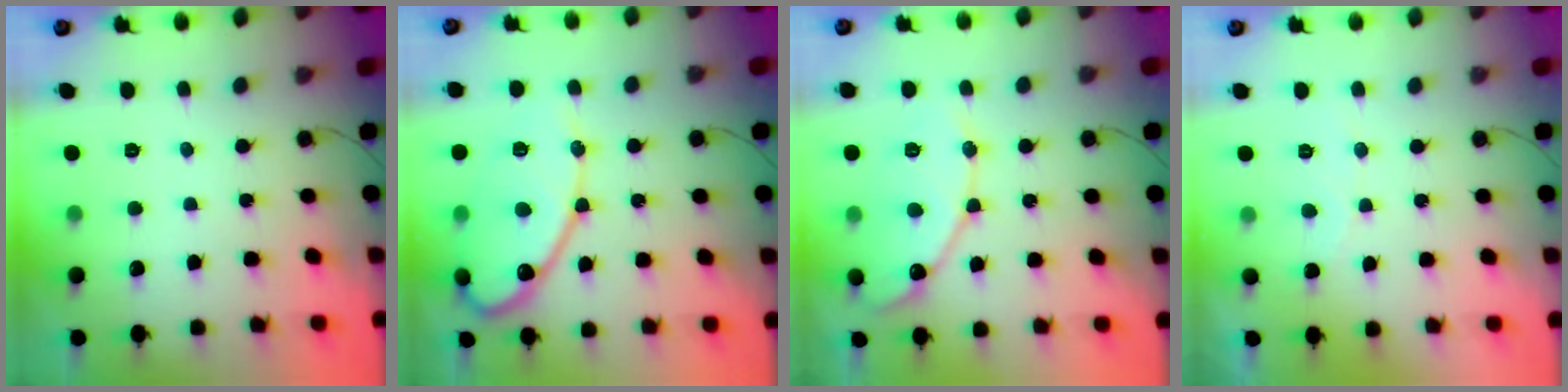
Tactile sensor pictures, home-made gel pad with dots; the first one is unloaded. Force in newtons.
{"total": 14.4, "press": 14.3, "slide": 1.3}
{"total": 13.3, "press": 13.3, "slide": 1.0}
{"total": 3.3, "press": 3.3, "slide": 0.2}